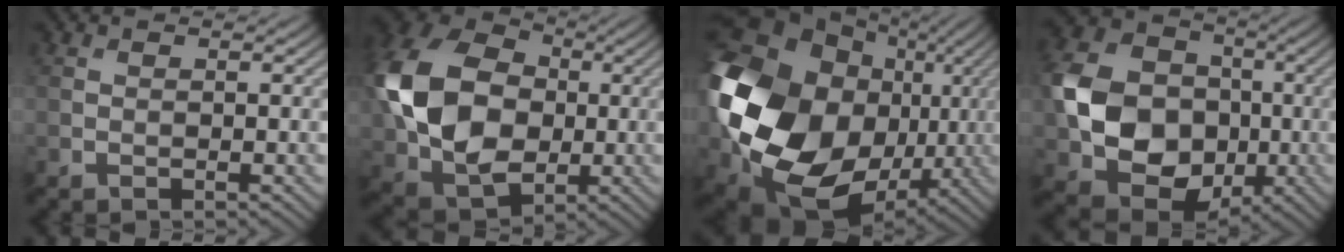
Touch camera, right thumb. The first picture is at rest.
{"total": 16.4, "force": [0.2, 12.4, 10.8], "torque": [-0.272, 0.003, 0.000]}
{"total": 22.3, "force": [-0.4, 17.7, 13.6], "torque": [-0.347, -0.031, 0.010]}
{"total": 13.9, "force": [-1.6, 11.3, 7.9], "torque": [-0.185, -0.001, -0.036]}